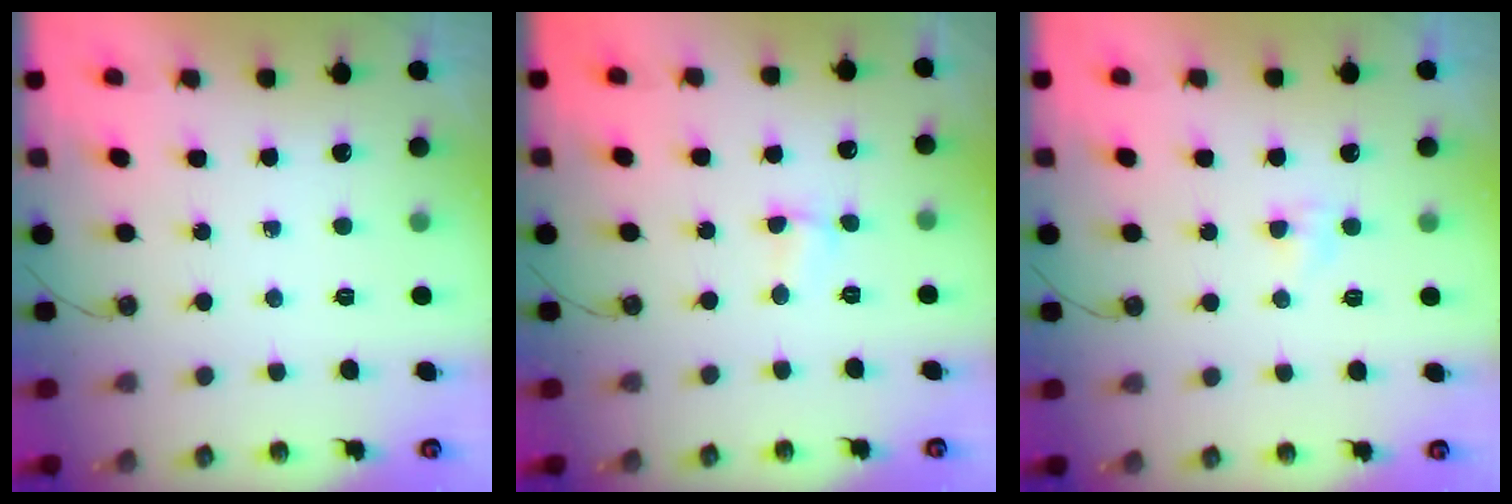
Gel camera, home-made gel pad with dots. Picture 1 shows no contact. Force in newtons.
{"total": 1.8, "press": 1.7, "slide": 0.5}
{"total": 4.3, "press": 2.3, "slide": 3.6}